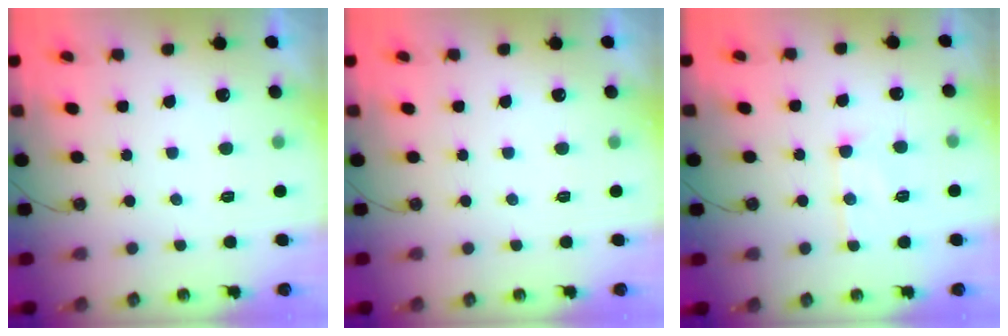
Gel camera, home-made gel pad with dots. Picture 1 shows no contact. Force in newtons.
{"total": 0.0}
{"total": 9.4, "press": 9.4, "slide": 0.9}